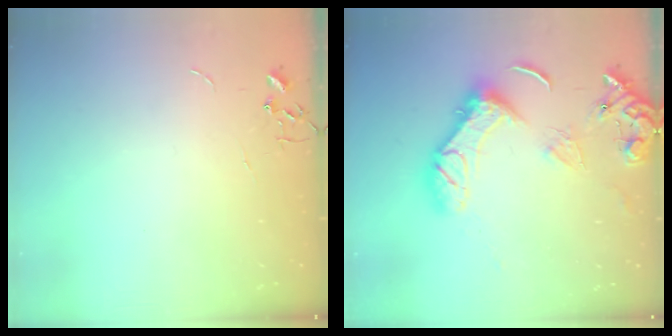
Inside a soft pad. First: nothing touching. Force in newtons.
{"total": 16.2, "press": 16.1, "slide": 1.8}